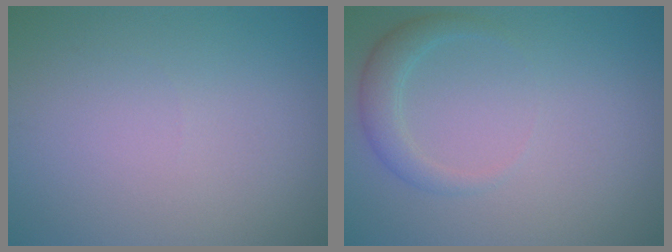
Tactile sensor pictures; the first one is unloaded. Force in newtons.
{"total": 2.2, "press": 2.2, "slide": 0.2}